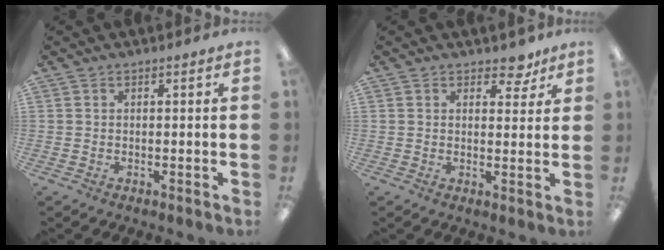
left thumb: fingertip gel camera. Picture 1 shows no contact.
{"total": 5.2, "force": [3.6, 2.8, 2.5], "torque": [-0.017, -0.015, 0.059]}